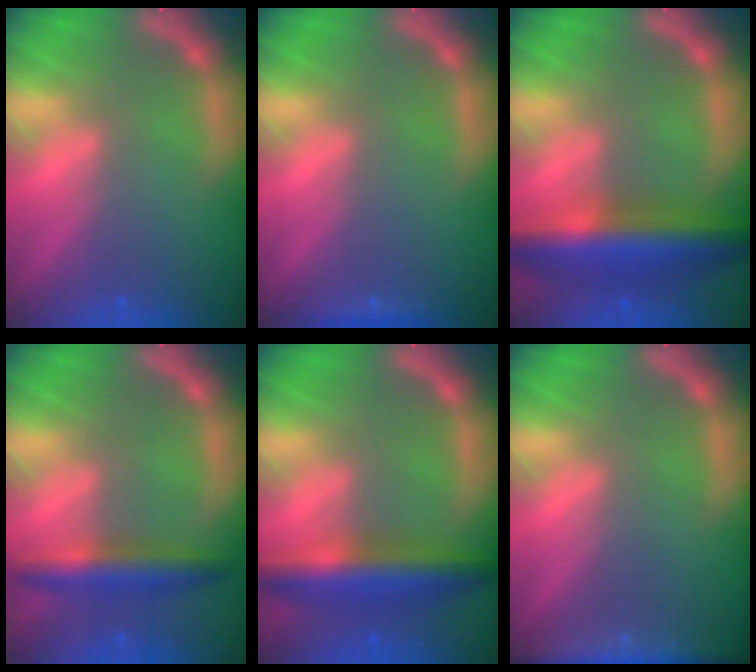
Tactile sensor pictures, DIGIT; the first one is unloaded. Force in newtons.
{"total": 0.9}
{"total": 8.5}
{"total": 4.4}
{"total": 6.5}
{"total": 6.0}